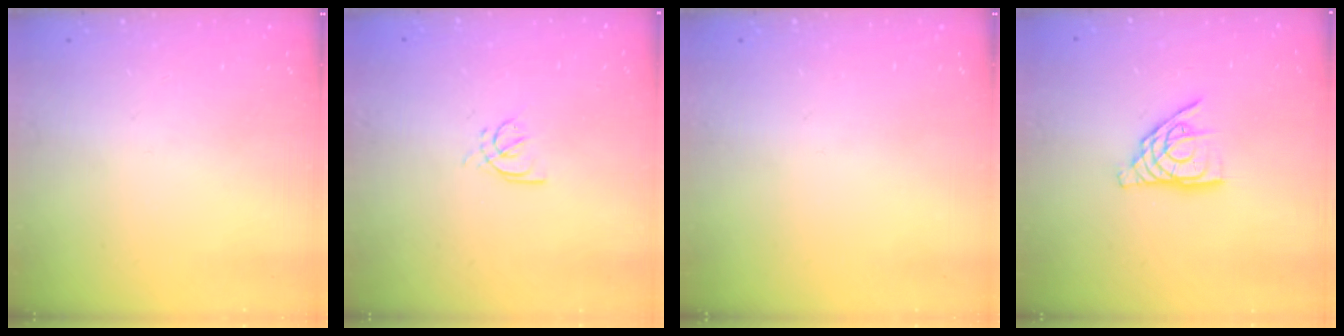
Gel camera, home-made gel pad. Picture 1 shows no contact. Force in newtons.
{"total": 3.7, "press": 3.6, "slide": 0.7}
{"total": 0.0}
{"total": 11.4, "press": 11.4, "slide": 1.1}